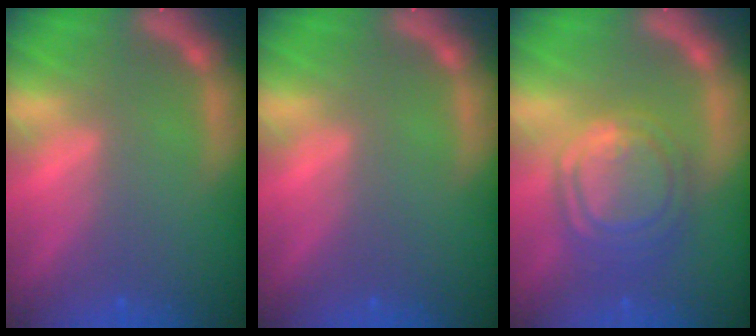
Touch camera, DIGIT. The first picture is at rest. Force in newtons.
{"total": 0.0}
{"total": 8.0}